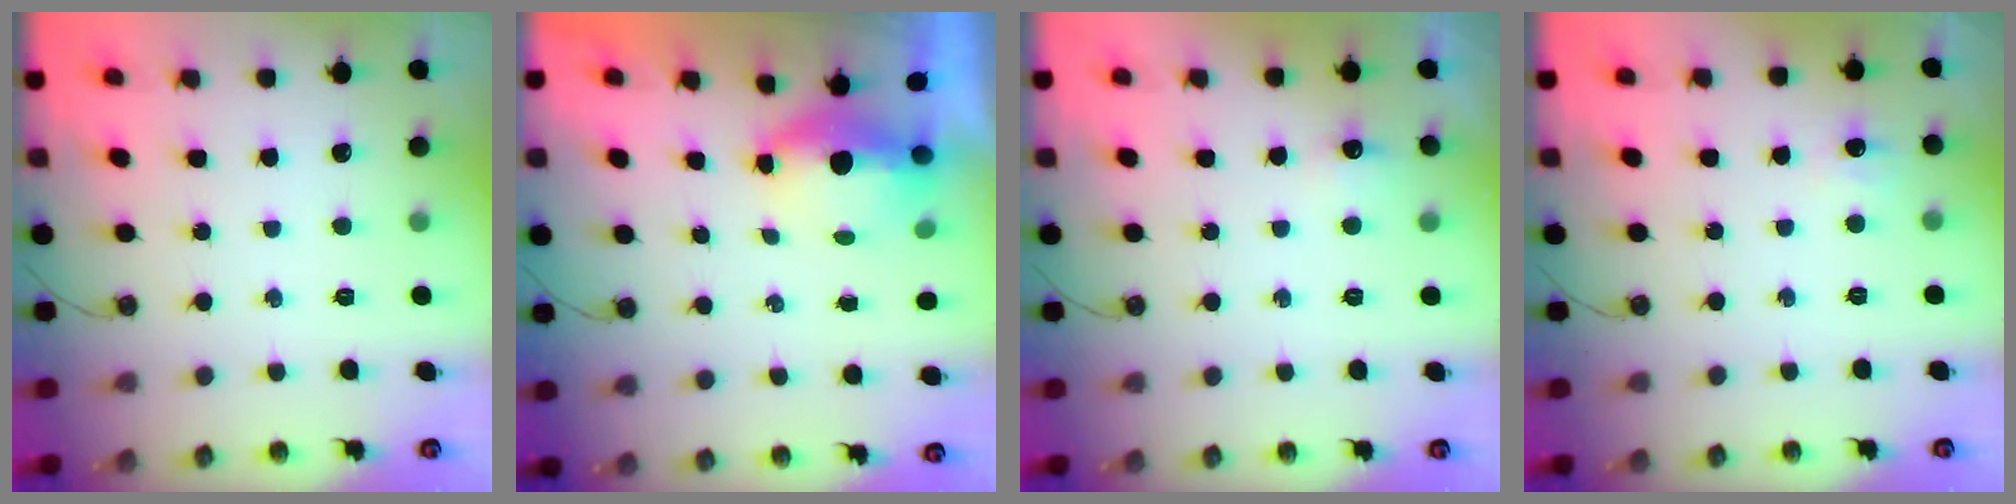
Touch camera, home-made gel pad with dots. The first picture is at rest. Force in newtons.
{"total": 12.6, "press": 6.4, "slide": 10.8}
{"total": 4.6, "press": 4.5, "slide": 0.7}
{"total": 5.4, "press": 5.3, "slide": 1.1}